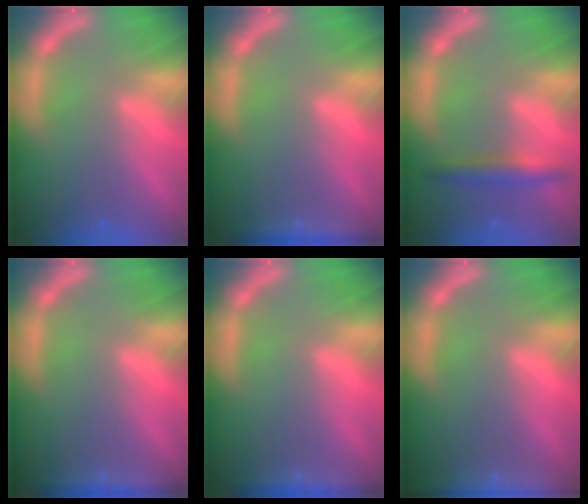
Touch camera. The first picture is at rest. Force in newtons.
{"total": 3.0}
{"total": 3.0}
{"total": 3.0}
{"total": 3.0}
{"total": 7.0}